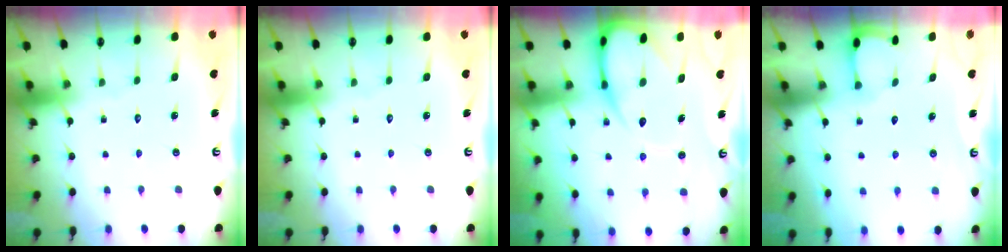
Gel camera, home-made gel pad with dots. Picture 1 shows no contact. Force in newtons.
{"total": 0.0}
{"total": 12.1, "press": 12.0, "slide": 1.4}
{"total": 2.3, "press": 2.3, "slide": 0.3}